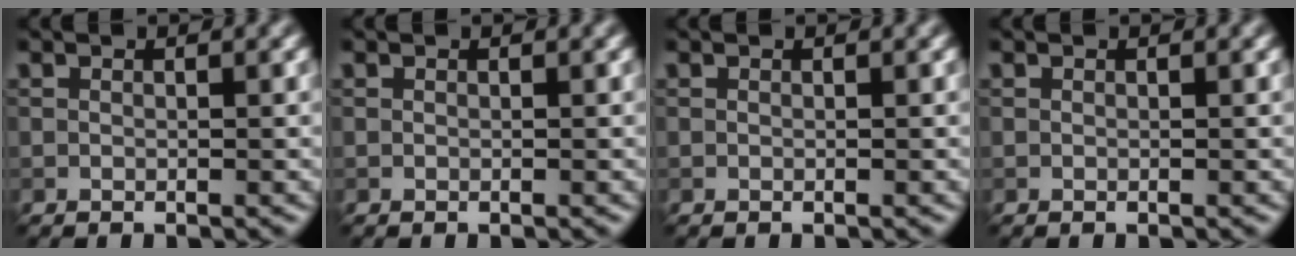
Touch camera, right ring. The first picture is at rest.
{"total": 0.0}
{"total": 0.0}
{"total": 0.0}